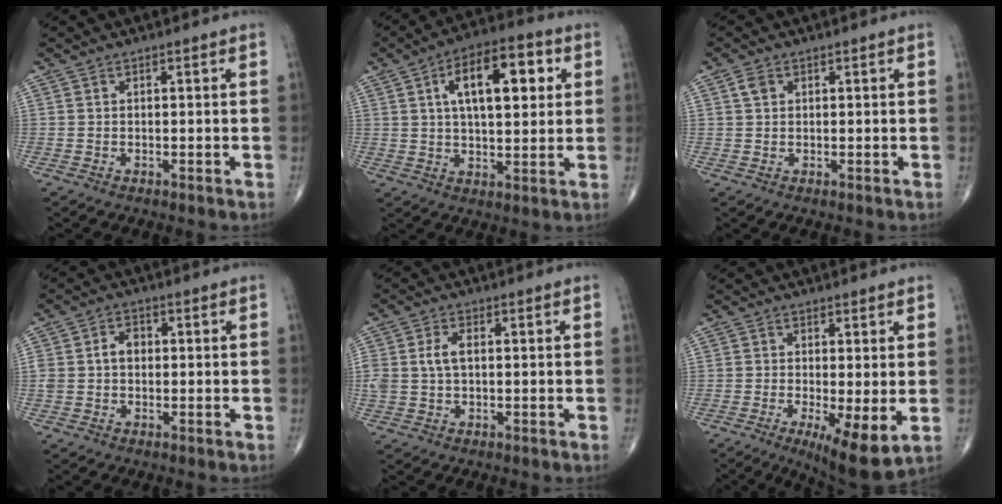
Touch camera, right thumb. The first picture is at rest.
{"total": 14.8, "force": [4.4, 6.7, 12.5], "torque": [-0.172, 0.008, 0.065]}
{"total": 1.8, "force": [0.7, 1.3, 1.0], "torque": [-0.019, 0.003, 0.013]}
{"total": 3.8, "force": [0.2, 2.8, 2.5], "torque": [-0.046, 0.015, 0.002]}
{"total": 4.4, "force": [0.5, 2.6, 3.5], "torque": [-0.083, 0.010, 0.011]}
{"total": 9.1, "force": [-2.0, 2.5, 8.6], "torque": [-0.140, -0.025, -0.027]}